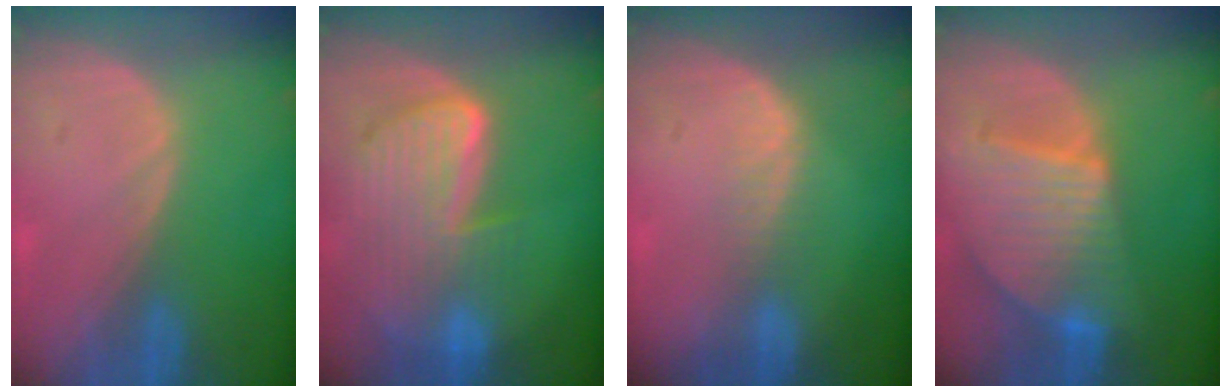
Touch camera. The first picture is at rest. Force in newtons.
{"total": 9.8, "press": 8.2, "slide": 5.2}
{"total": 2.5, "press": 2.0, "slide": 1.6}
{"total": 9.5, "press": 8.2, "slide": 4.8}